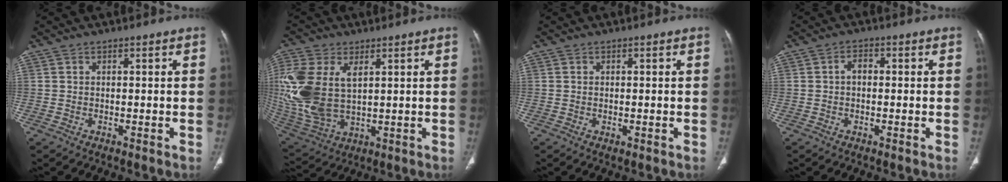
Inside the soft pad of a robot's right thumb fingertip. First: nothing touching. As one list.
[{"total": 17.2, "force": [3.7, 10.2, 13.3], "torque": [-0.311, -0.011, 0.083]}, {"total": 0.6, "force": [-0.1, 0.4, 0.5], "torque": [-0.012, -0.003, 0.001]}, {"total": 2.2, "force": [-0.1, 1.5, 1.7], "torque": [-0.024, 0.008, -0.005]}]